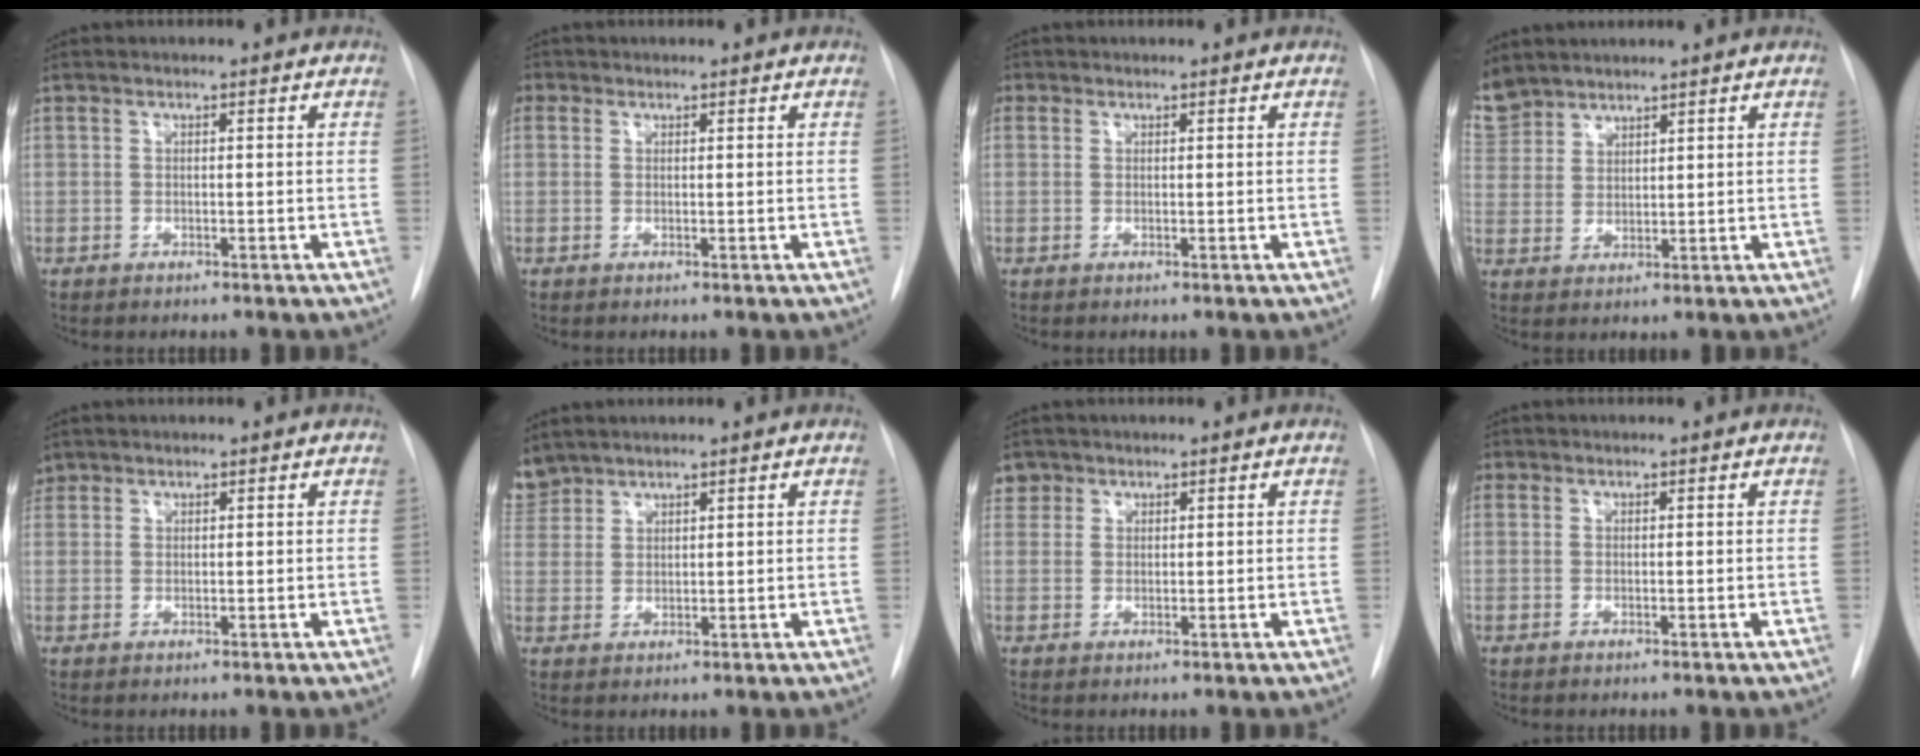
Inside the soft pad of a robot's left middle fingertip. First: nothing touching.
{"total": 1.7, "force": [0.7, 1.5, 0.2], "torque": [0.004, 0.006, 0.009]}
{"total": 1.2, "force": [0.5, 1.1, 0.1], "torque": [0.009, 0.003, 0.006]}
{"total": 7.9, "force": [6.8, 3.8, 1.0], "torque": [-0.030, 0.008, 0.144]}
{"total": 2.7, "force": [2.0, 1.8, -0.1], "torque": [0.006, 0.009, 0.039]}
{"total": 4.7, "force": [4.3, 1.8, -0.1], "torque": [0.003, 0.012, 0.093]}
{"total": 2.7, "force": [1.7, 2.1, -0.1], "torque": [0.012, 0.005, 0.027]}
{"total": 0.9, "force": [0.4, 0.8, 0.0], "torque": [0.011, 0.001, 0.004]}